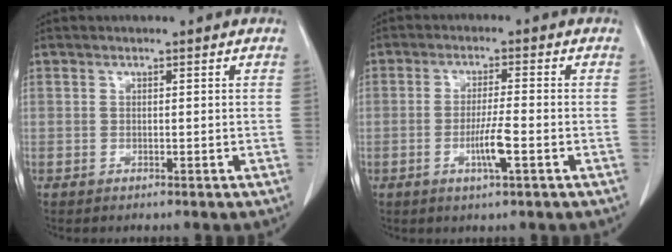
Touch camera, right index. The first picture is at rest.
{"total": 7.5, "force": [-2.4, 0.5, 7.0], "torque": [-0.131, -0.007, -0.042]}